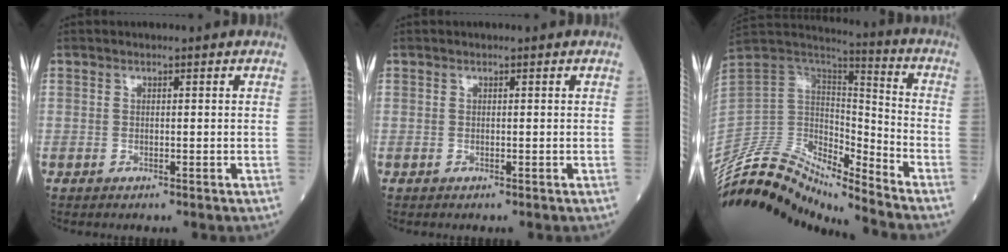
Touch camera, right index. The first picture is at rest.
{"total": 0.0}
{"total": 16.6, "force": [-15.7, 3.4, 4.0], "torque": [-0.073, 0.083, -0.281]}